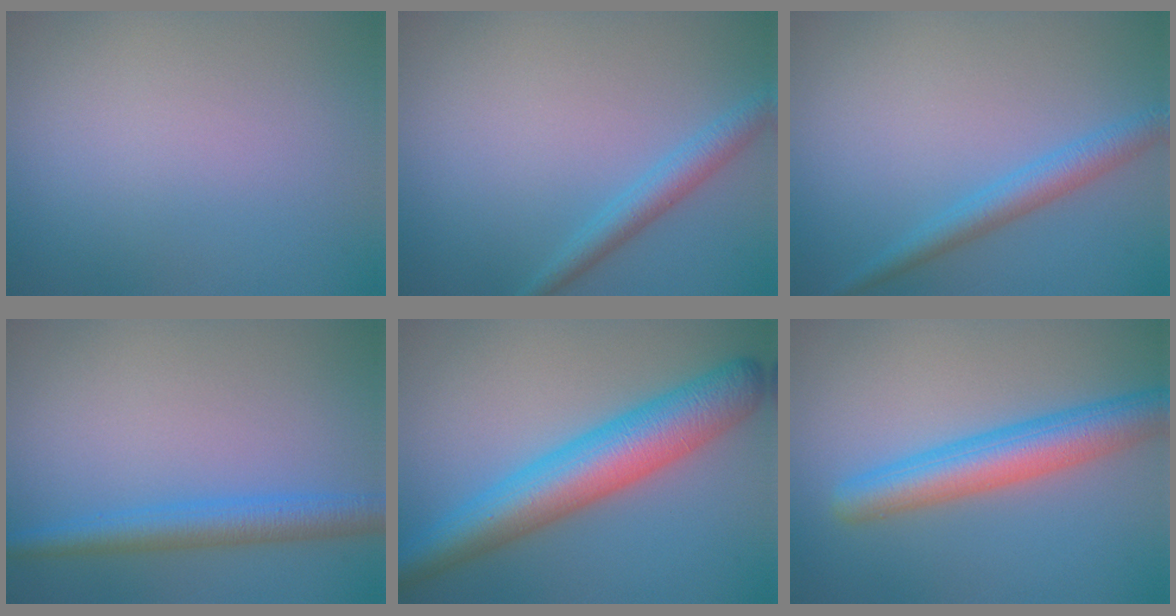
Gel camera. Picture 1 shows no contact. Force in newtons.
{"total": 2.2, "press": 2.2, "slide": 0.1}
{"total": 2.8, "press": 2.8, "slide": 0.0}
{"total": 3.7, "press": 3.7, "slide": 0.1}
{"total": 7.9, "press": 7.9, "slide": 0.1}
{"total": 5.4, "press": 5.4, "slide": 0.1}